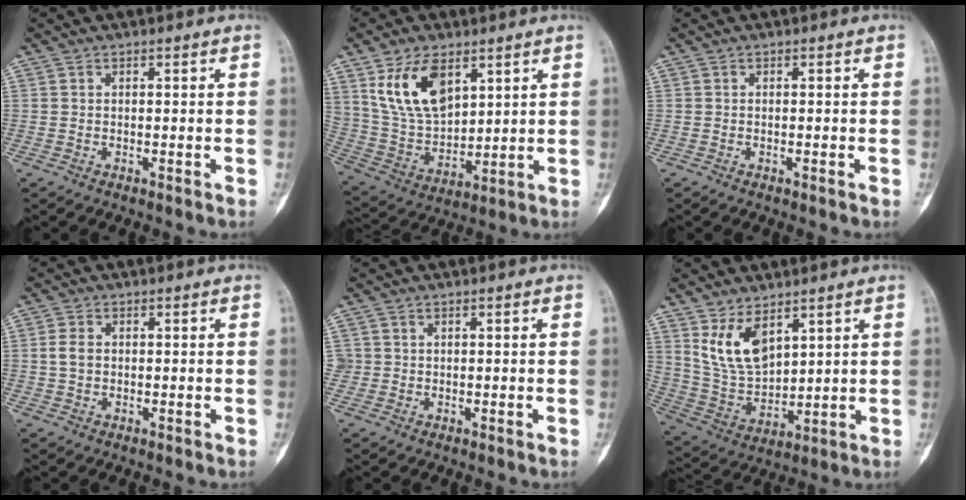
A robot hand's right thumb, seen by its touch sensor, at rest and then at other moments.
{"total": 14.5, "force": [7.0, 8.3, 9.6], "torque": [-0.162, -0.030, 0.154]}
{"total": 0.6, "force": [-0.1, 0.1, 0.5], "torque": [-0.008, 0.001, 0.000]}
{"total": 2.9, "force": [0.2, 2.1, 2.0], "torque": [-0.040, 0.004, 0.004]}
{"total": 1.7, "force": [0.4, 1.6, 0.1], "torque": [0.013, 0.001, 0.005]}
{"total": 11.1, "force": [5.9, 6.1, 7.2], "torque": [-0.117, -0.032, 0.136]}